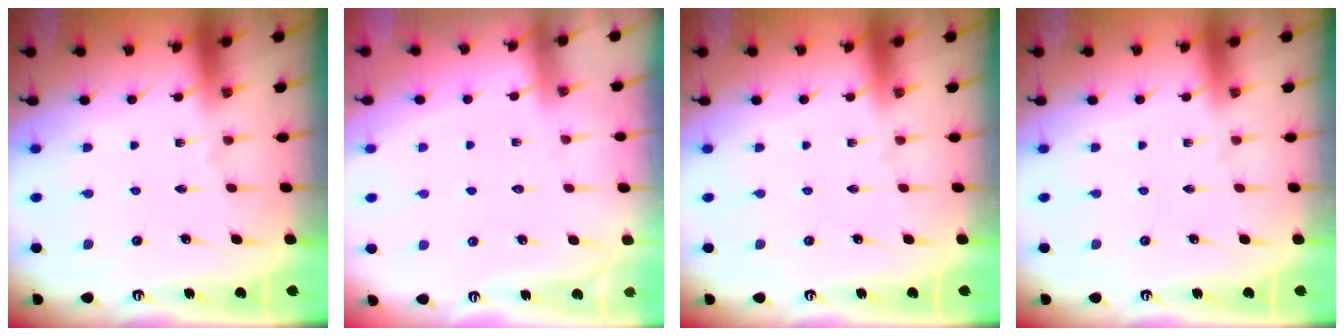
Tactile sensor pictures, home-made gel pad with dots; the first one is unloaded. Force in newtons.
{"total": 3.4, "press": 3.4, "slide": 0.4}
{"total": 0.0}
{"total": 0.0}